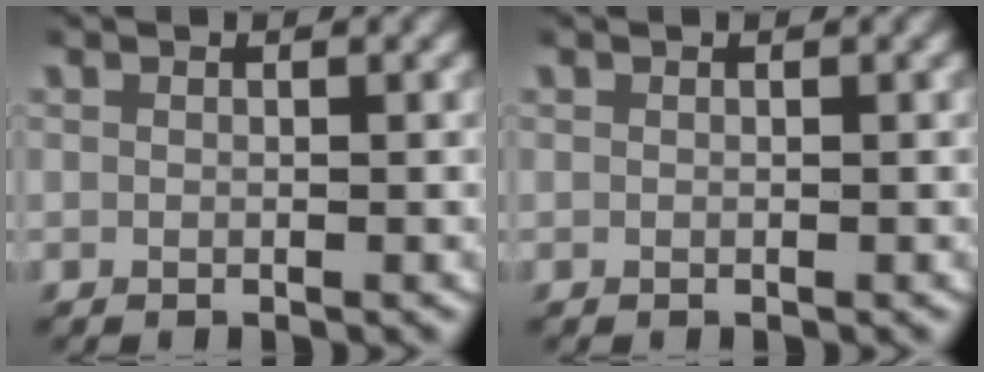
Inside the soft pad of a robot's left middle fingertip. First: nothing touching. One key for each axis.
{"total": 0.0}